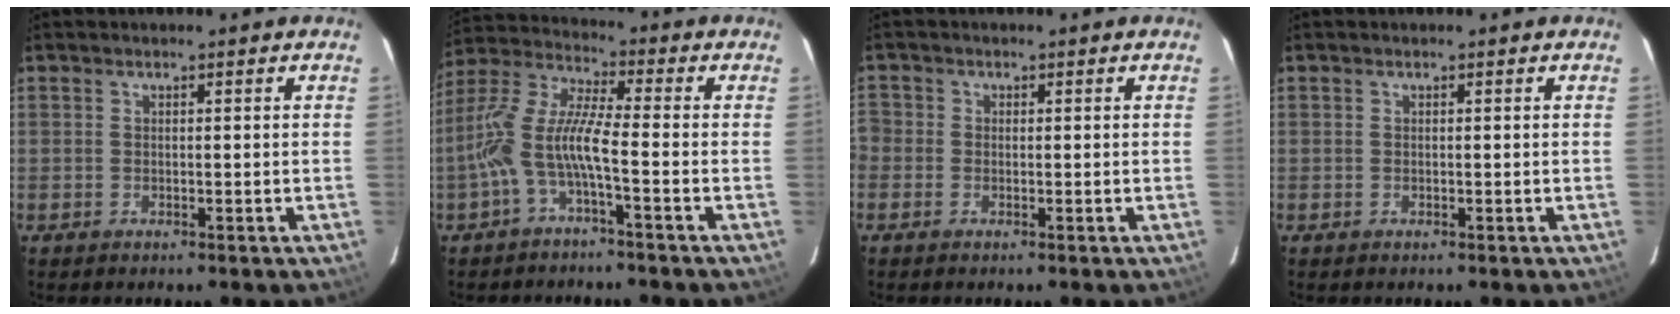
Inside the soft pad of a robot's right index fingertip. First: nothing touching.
{"total": 9.3, "force": [-3.3, 1.3, 8.7], "torque": [-0.202, 0.013, -0.065]}
{"total": 2.1, "force": [-0.9, 1.8, 0.5], "torque": [-0.012, 0.000, -0.027]}
{"total": 0.0}